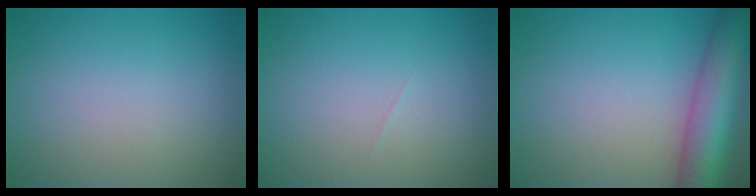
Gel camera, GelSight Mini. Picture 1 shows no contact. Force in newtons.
{"total": 0.0}
{"total": 8.5, "press": 8.5, "slide": 0.4}